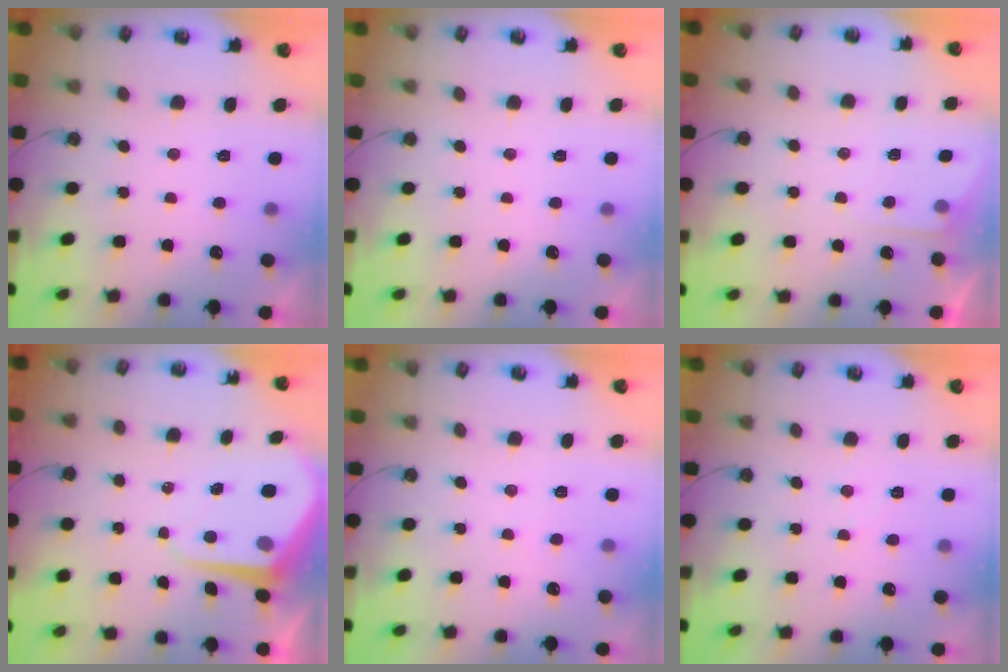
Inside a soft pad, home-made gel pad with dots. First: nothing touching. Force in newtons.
{"total": 0.0}
{"total": 4.2, "press": 4.2, "slide": 0.7}
{"total": 7.8, "press": 7.7, "slide": 0.7}
{"total": 2.1, "press": 2.0, "slide": 0.4}
{"total": 3.6, "press": 3.6, "slide": 0.5}